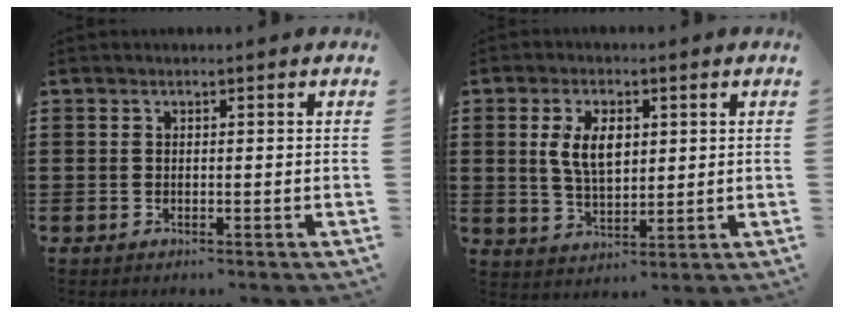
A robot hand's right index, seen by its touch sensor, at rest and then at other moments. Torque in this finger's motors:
{"motor_torque": [1.28, -0.12, 0.73, 0.15]}